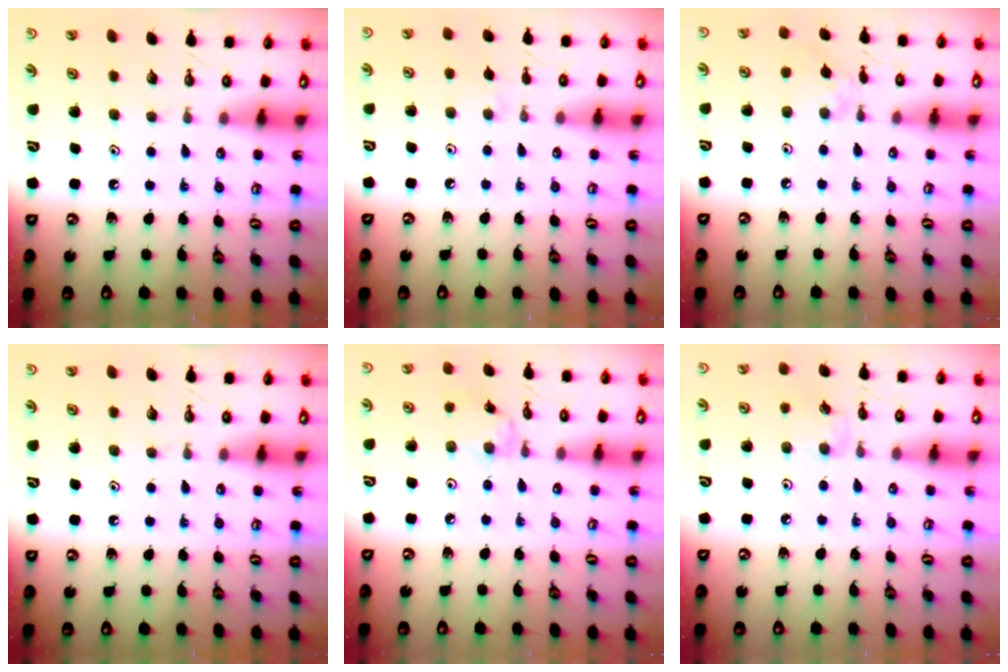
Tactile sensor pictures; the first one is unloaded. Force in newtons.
{"total": 2.9, "press": 2.9, "slide": 0.4}
{"total": 2.8, "press": 2.7, "slide": 0.6}
{"total": 0.0}
{"total": 1.1, "press": 1.1, "slide": 0.3}
{"total": 6.5, "press": 6.4, "slide": 0.6}